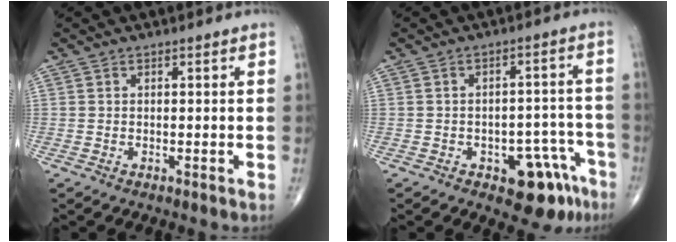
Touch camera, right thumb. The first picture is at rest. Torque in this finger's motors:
{"motor_torque": [2.75, 2.26, 0.56, -0.51, 0.10]}